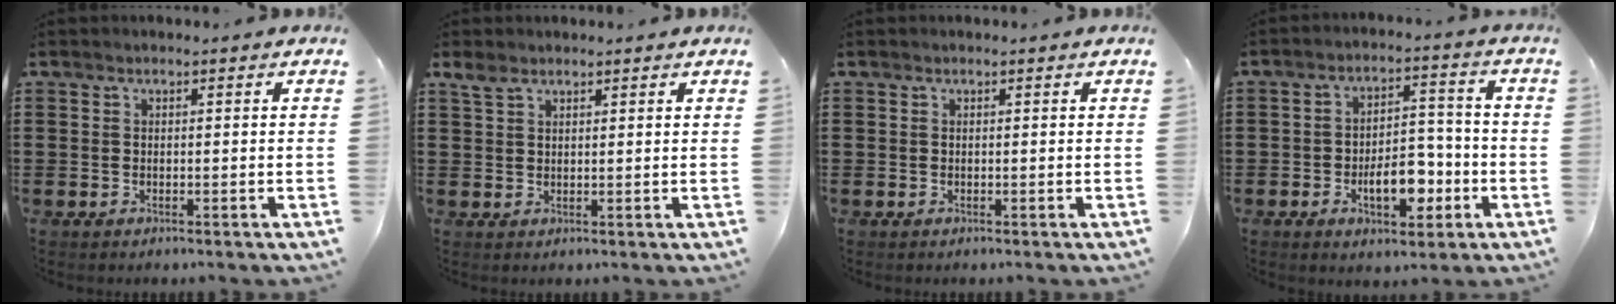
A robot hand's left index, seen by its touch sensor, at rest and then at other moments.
{"total": 2.4, "force": [1.8, 1.2, 1.1], "torque": [-0.027, 0.004, 0.035]}
{"total": 0.0}
{"total": 8.1, "force": [-2.9, 4.3, 6.3], "torque": [-0.086, 0.003, -0.055]}